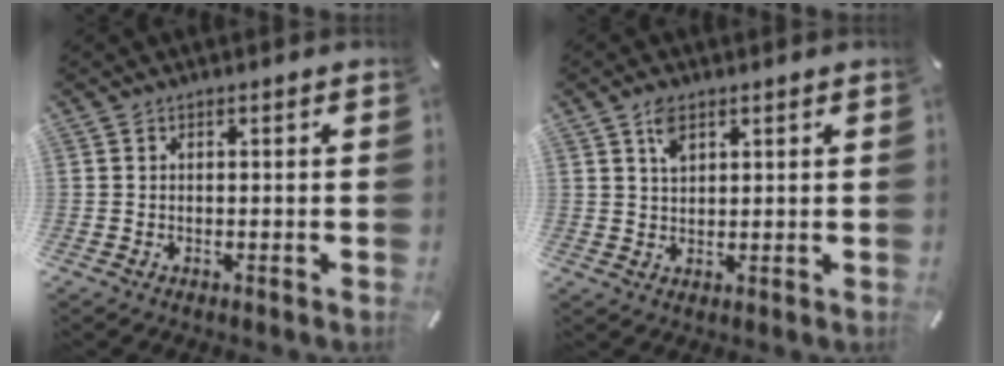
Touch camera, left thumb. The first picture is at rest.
{"total": 4.0, "force": [2.2, 2.3, 2.4], "torque": [-0.047, 0.000, 0.038]}